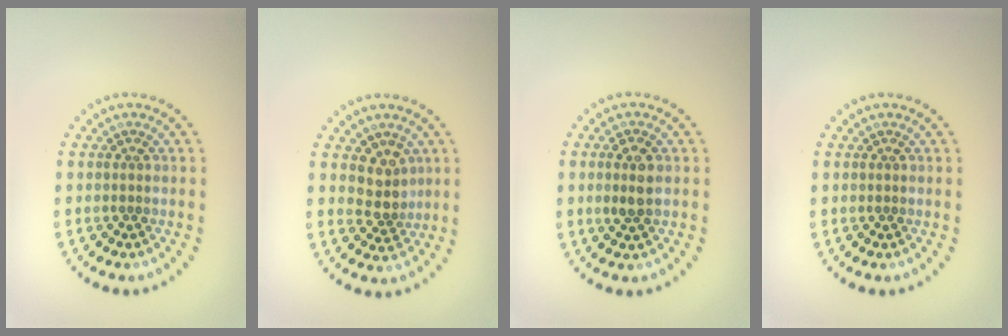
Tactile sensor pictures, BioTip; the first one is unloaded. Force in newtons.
{"total": 2.5, "press": 2.0, "slide": 1.4}
{"total": 2.1, "press": 2.1, "slide": 0.4}
{"total": 0.0}